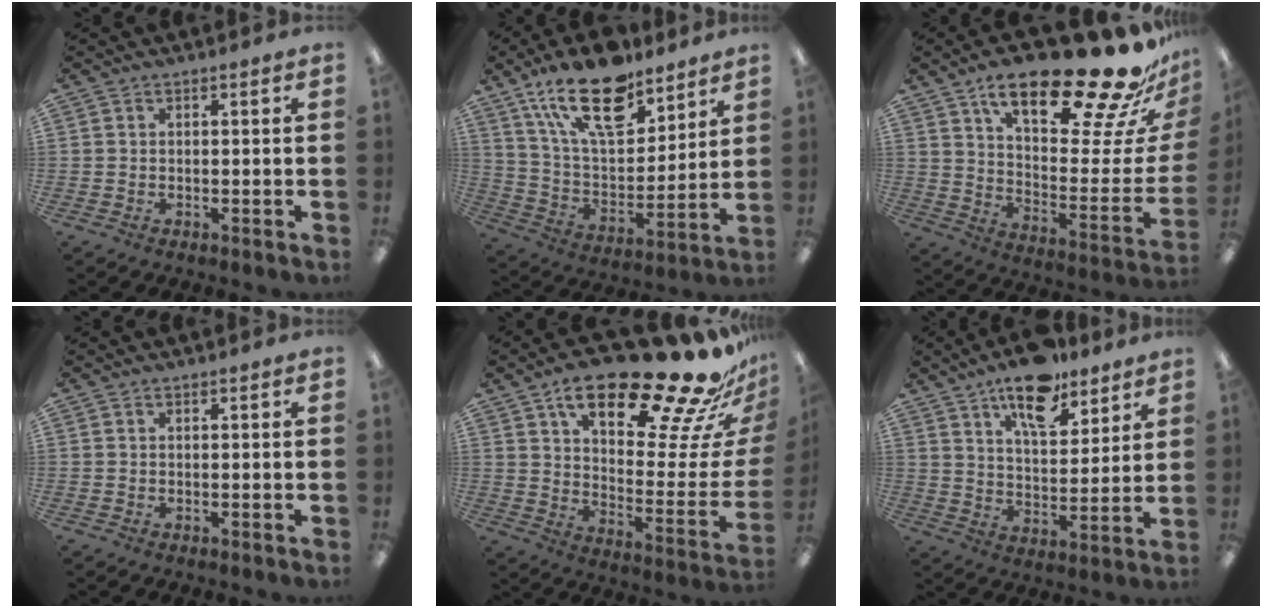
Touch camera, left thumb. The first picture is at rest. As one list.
[{"total": 21.1, "force": [14.0, 9.6, 12.4], "torque": [-0.214, -0.068, 0.247]}, {"total": 29.0, "force": [20.3, 8.4, 18.9], "torque": [-0.269, -0.138, 0.323]}, {"total": 0.0}, {"total": 29.4, "force": [20.6, 8.8, 19.0], "torque": [-0.266, -0.146, 0.332]}, {"total": 14.6, "force": [10.7, 6.0, 7.9], "torque": [-0.117, -0.056, 0.184]}]